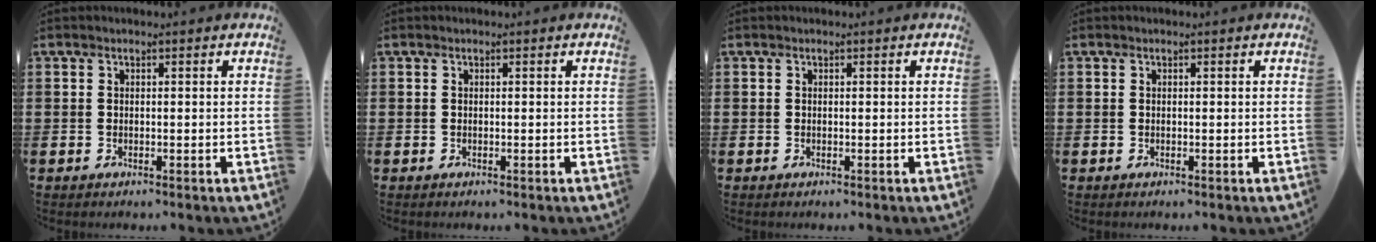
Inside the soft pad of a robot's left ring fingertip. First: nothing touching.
{"total": 0.0}
{"total": 0.0}
{"total": 0.0}